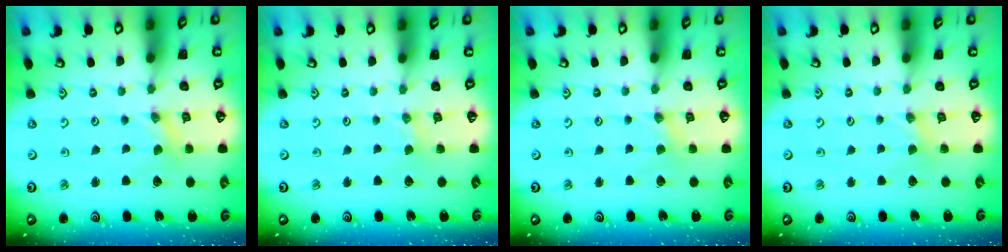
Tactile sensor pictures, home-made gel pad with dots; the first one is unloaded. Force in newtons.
{"total": 0.0}
{"total": 1.1, "press": 1.1, "slide": 0.2}
{"total": 1.7, "press": 1.7, "slide": 0.4}